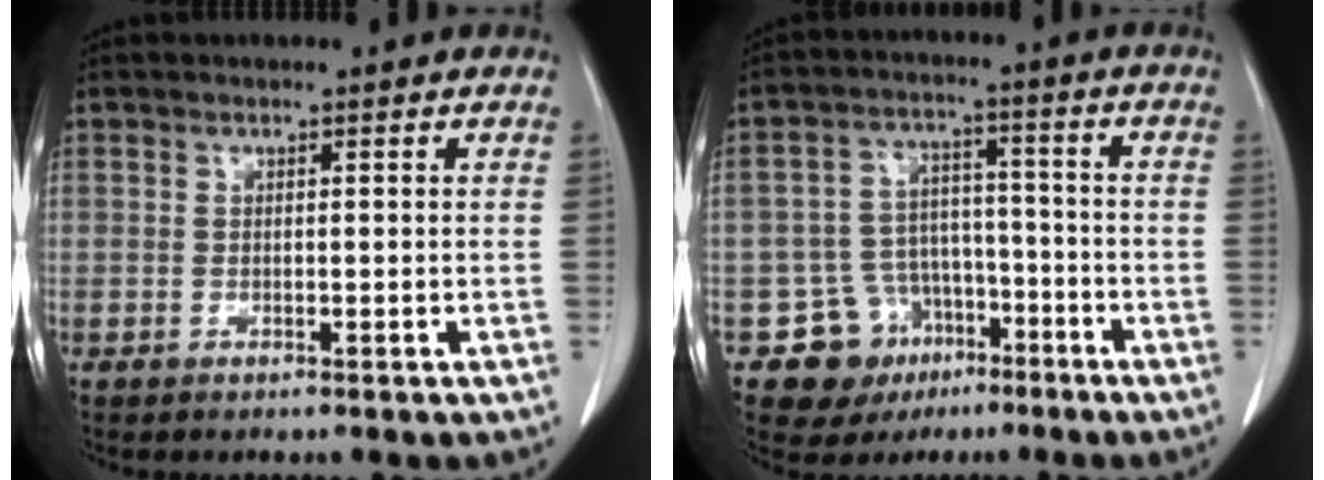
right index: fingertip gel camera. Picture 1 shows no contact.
{"total": 9.5, "force": [-4.9, 7.9, 1.7], "torque": [-0.020, 0.036, -0.064]}